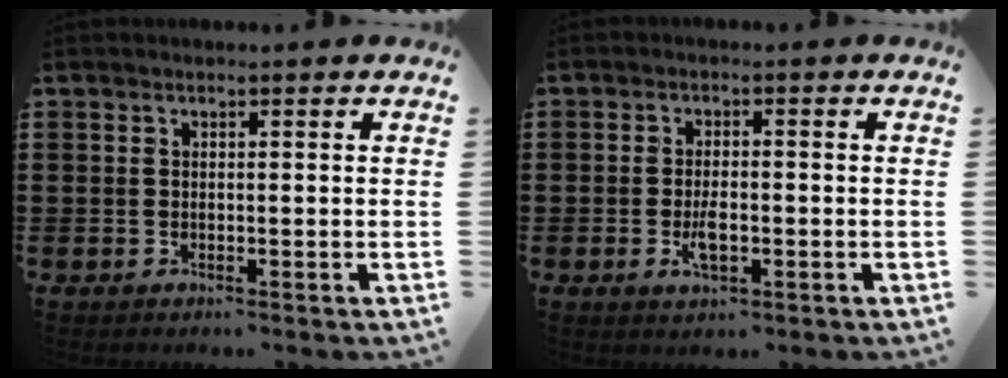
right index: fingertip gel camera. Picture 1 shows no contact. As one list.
[{"total": 3.4, "force": [-1.0, 1.3, 2.9], "torque": [-0.059, 0.001, -0.019]}]